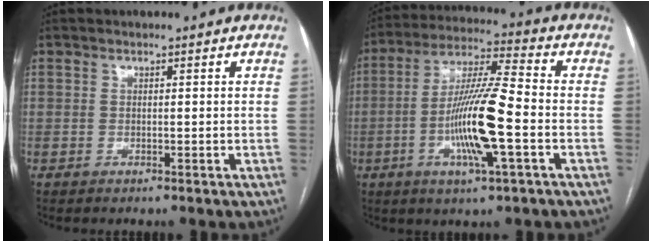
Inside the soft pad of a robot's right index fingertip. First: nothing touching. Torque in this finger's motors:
{"motor_torque": [2.03, -0.11, 0.46, 0.21]}